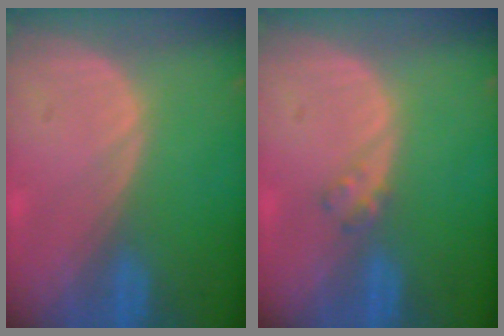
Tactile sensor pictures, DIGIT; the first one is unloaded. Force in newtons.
{"total": 1.6, "press": 1.6, "slide": 0.2}